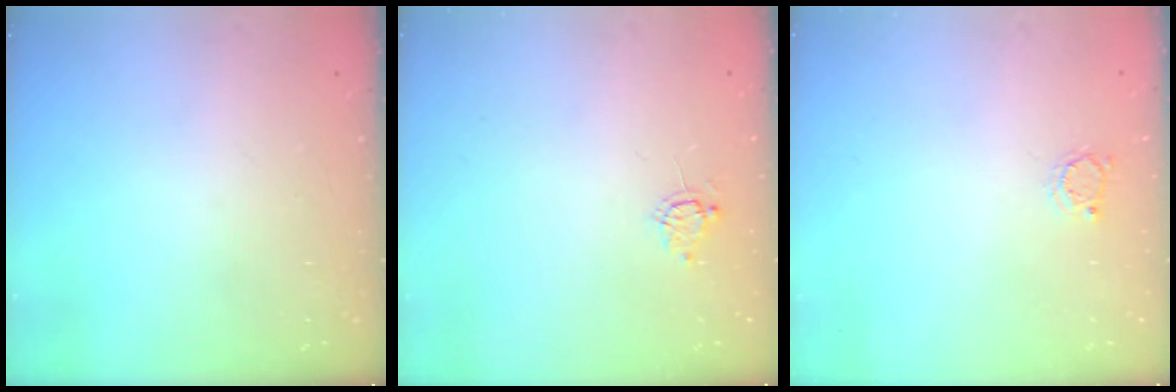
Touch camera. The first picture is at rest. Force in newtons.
{"total": 4.5, "press": 4.4, "slide": 0.9}
{"total": 2.6, "press": 2.6, "slide": 0.4}